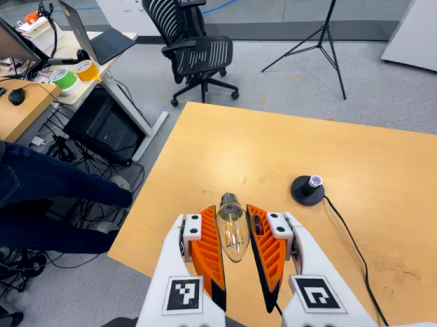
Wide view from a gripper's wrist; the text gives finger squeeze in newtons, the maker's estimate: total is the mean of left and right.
{"total": 13.3, "left": 13.5, "right": 13.1}